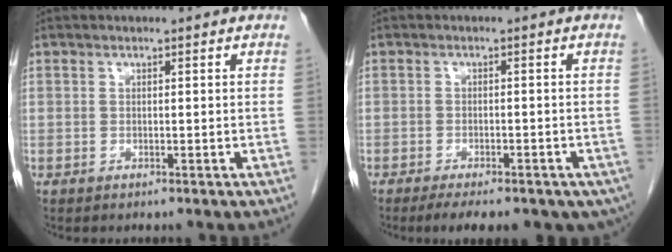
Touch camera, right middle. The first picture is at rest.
{"total": 14.0, "force": [-10.0, 5.4, 8.1], "torque": [-0.117, -0.018, -0.119]}